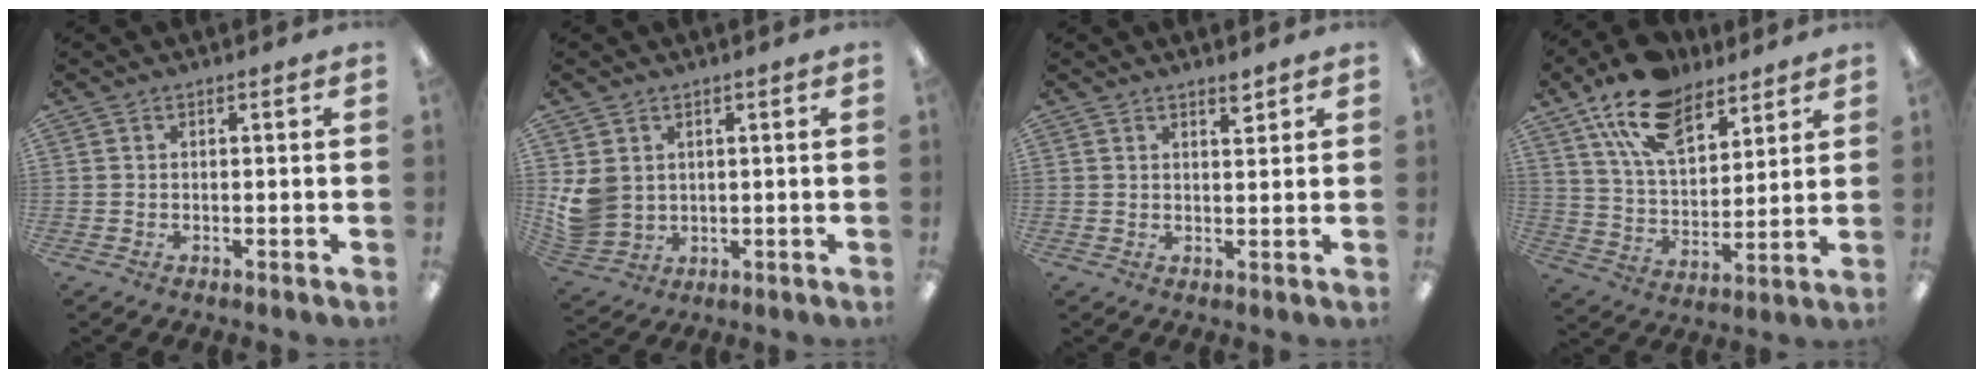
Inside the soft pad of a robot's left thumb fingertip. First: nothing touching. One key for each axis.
{"total": 6.8, "fx": 2.0, "fy": 5.9, "fz": 2.8, "tx": -0.066, "ty": -0.002, "tz": 0.042}
{"total": 2.9, "fx": 2.4, "fy": 0.7, "fz": 1.5, "tx": -0.018, "ty": -0.011, "tz": 0.040}
{"total": 16.7, "fx": 11.0, "fy": 8.6, "fz": 9.2, "tx": -0.173, "ty": -0.040, "tz": 0.202}